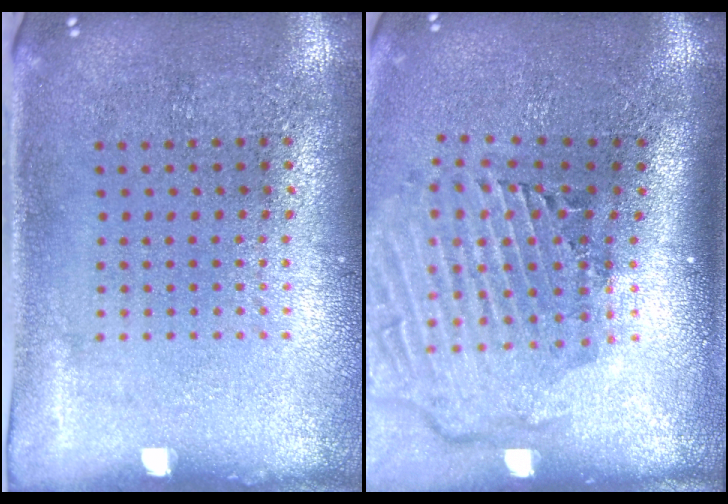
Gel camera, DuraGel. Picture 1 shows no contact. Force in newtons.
{"total": 3.0, "press": 2.1, "slide": 2.1}